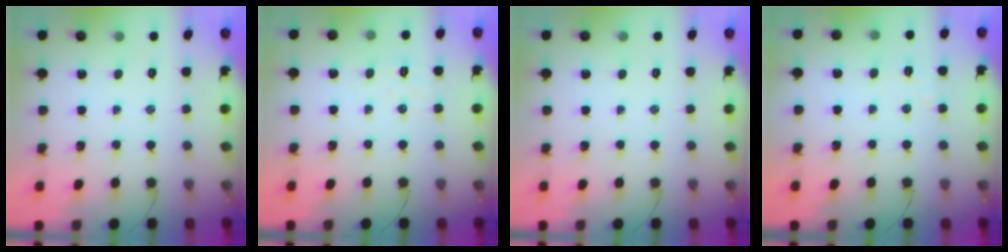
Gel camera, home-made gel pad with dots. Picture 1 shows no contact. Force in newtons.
{"total": 3.6, "press": 3.5, "slide": 0.8}
{"total": 0.0}
{"total": 2.6, "press": 2.5, "slide": 0.8}